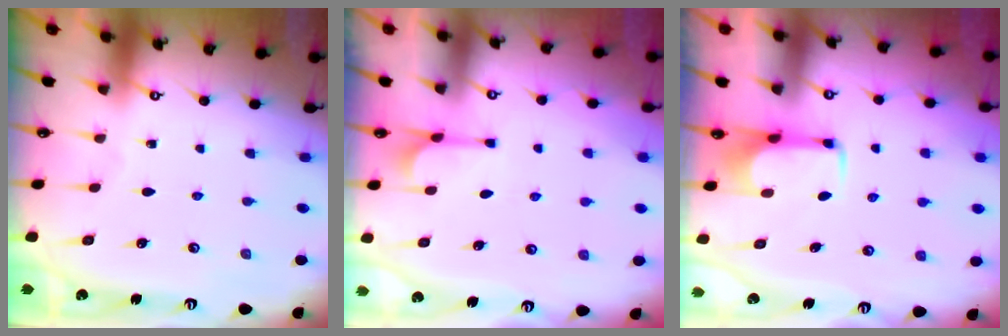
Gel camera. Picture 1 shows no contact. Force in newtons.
{"total": 1.1, "press": 0.1, "slide": 1.1}
{"total": 2.0, "press": 2.0, "slide": 0.2}